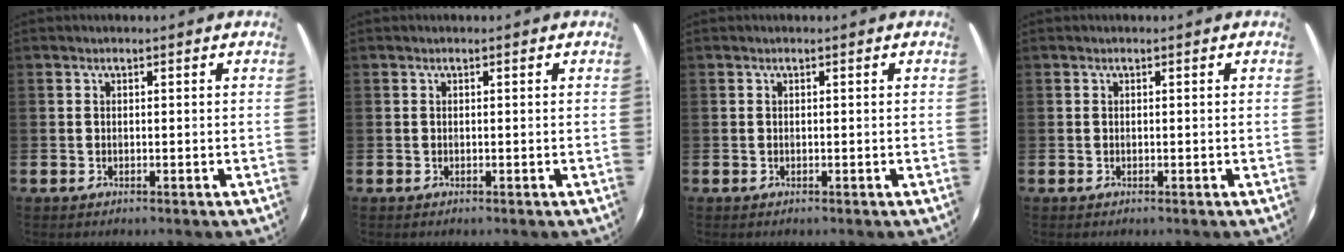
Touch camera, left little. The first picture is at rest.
{"total": 0.0}
{"total": 0.0}
{"total": 0.0}